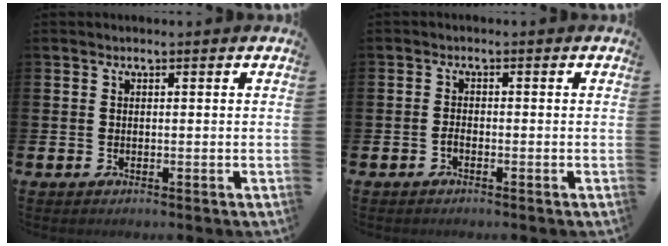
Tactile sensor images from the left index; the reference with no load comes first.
{"total": 1.0, "force": [-0.7, 0.3, 0.6], "torque": [-0.014, -0.001, -0.013]}